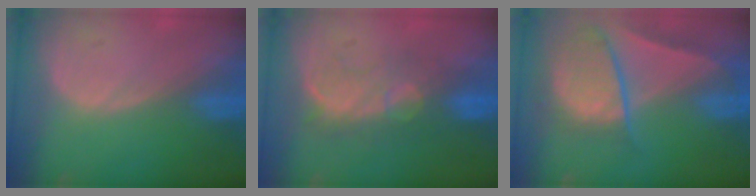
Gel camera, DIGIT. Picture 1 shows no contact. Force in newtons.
{"total": 7.7, "press": 7.4, "slide": 2.0}
{"total": 10.1, "press": 8.3, "slide": 5.7}